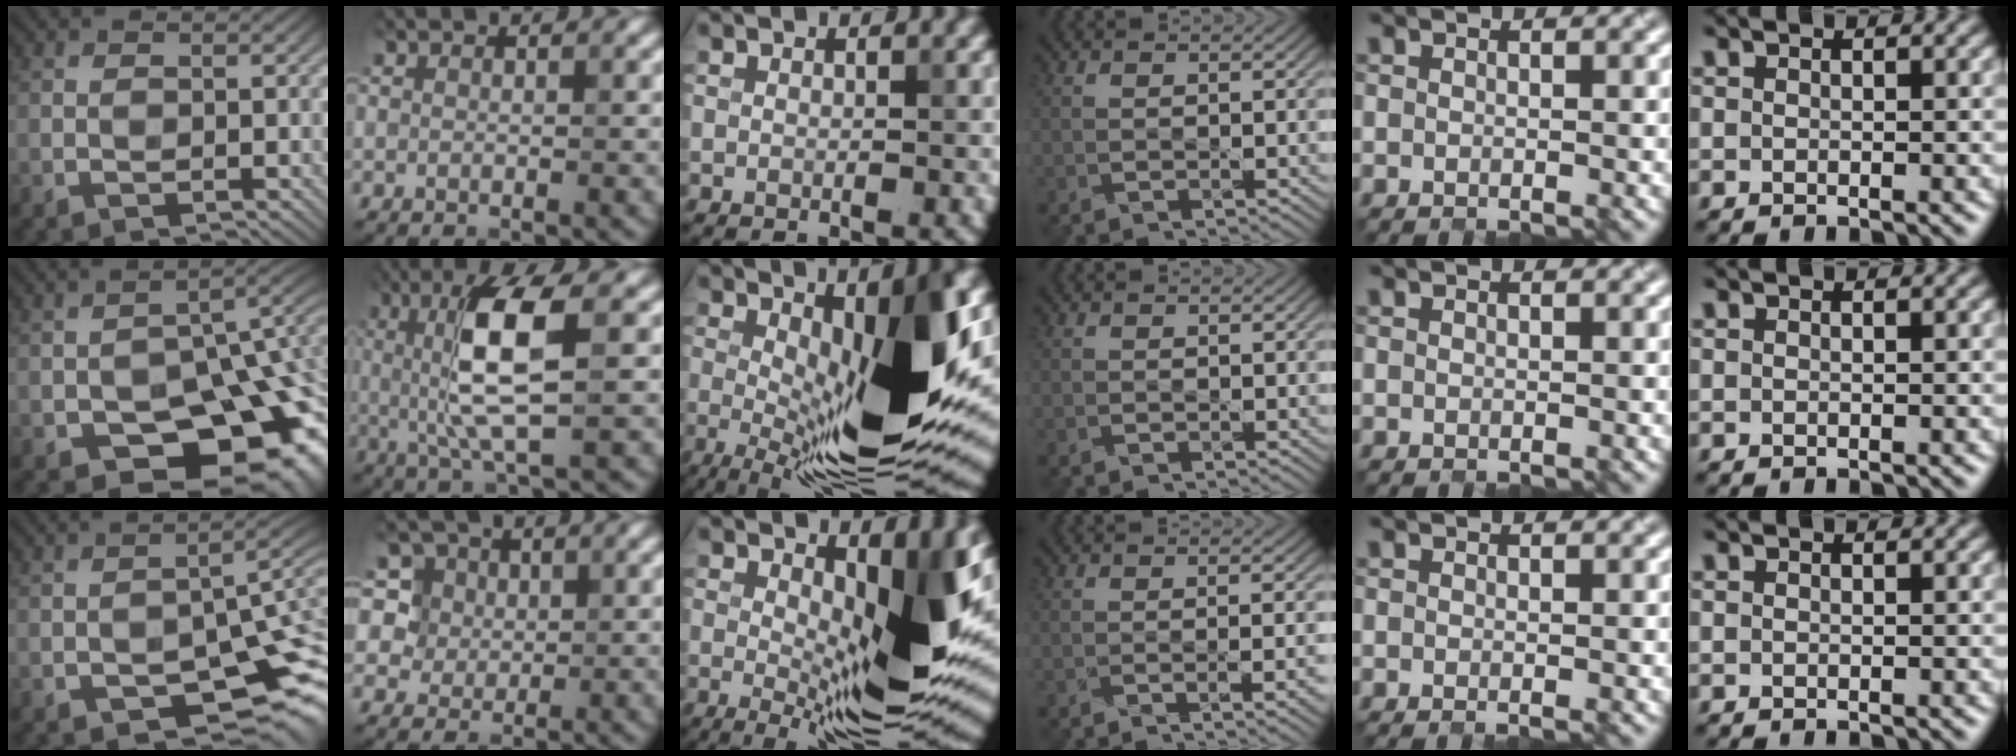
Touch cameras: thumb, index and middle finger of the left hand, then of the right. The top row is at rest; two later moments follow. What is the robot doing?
{"motion": "open", "object": "stapler"}